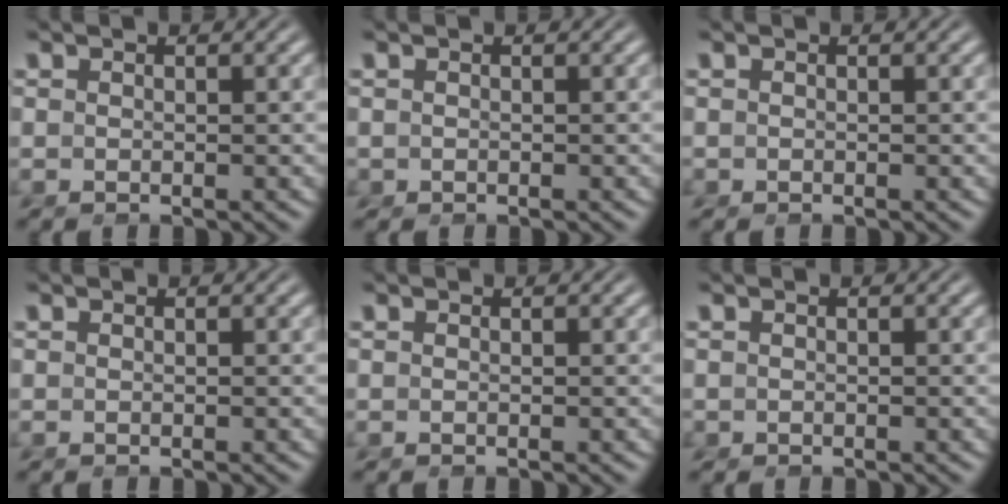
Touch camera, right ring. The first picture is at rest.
{"total": 1.2, "force": [-0.4, 1.1, 0.1], "torque": [-0.009, -0.012, -0.005]}
{"total": 0.8, "force": [-0.4, 0.7, 0.0], "torque": [-0.005, -0.009, -0.006]}
{"total": 0.0}
{"total": 0.0}
{"total": 0.8, "force": [-0.3, 0.8, 0.0], "torque": [-0.004, -0.009, -0.004]}